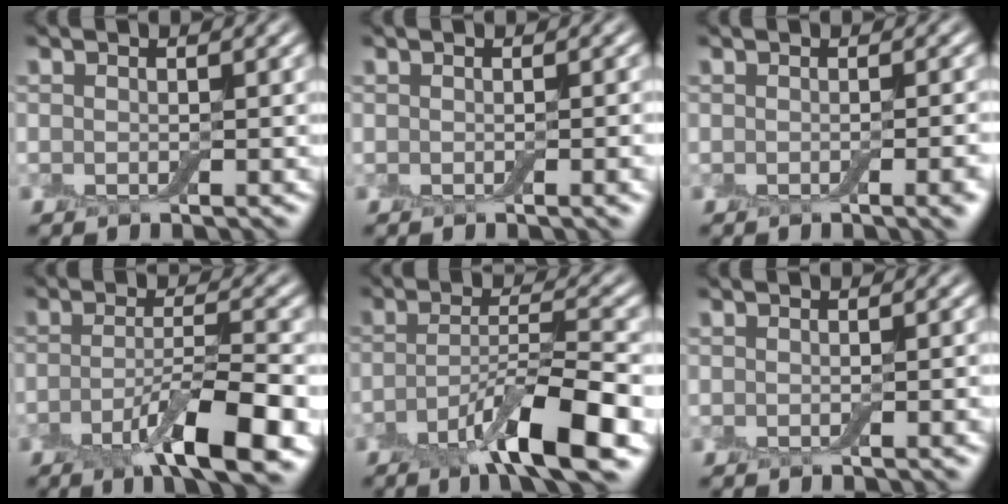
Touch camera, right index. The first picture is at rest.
{"total": 1.8, "force": [-0.3, 0.5, 1.7], "torque": [-0.014, 0.001, -0.004]}
{"total": 2.9, "force": [-0.8, 1.0, 2.6], "torque": [-0.023, 0.002, -0.011]}
{"total": 7.7, "force": [-3.6, 1.7, 6.6], "torque": [-0.107, 0.001, -0.064]}
{"total": 7.8, "force": [-4.0, 1.6, 6.5], "torque": [-0.109, 0.005, -0.075]}
{"total": 1.1, "force": [-0.2, 0.3, 1.1], "torque": [-0.010, 0.001, -0.003]}